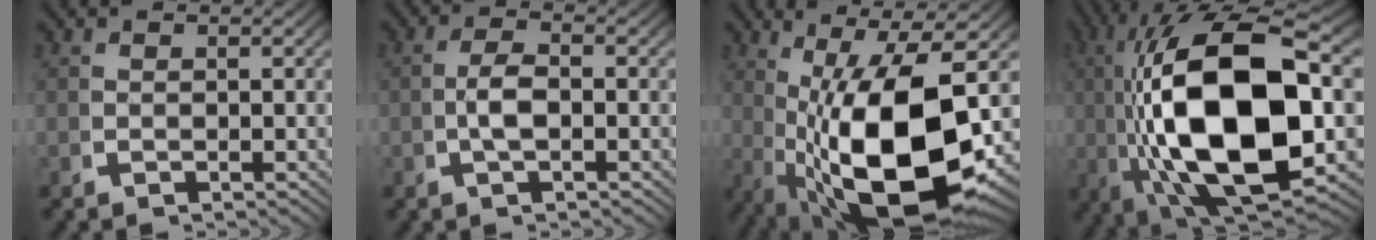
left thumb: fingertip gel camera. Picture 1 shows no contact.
{"total": 2.6, "force": [-0.2, 1.2, 2.2], "torque": [-0.056, -0.006, -0.004]}
{"total": 18.5, "force": [-0.6, 10.0, 15.5], "torque": [-0.278, -0.055, 0.027]}
{"total": 23.4, "force": [-1.0, 11.9, 20.1], "torque": [-0.400, -0.058, 0.019]}